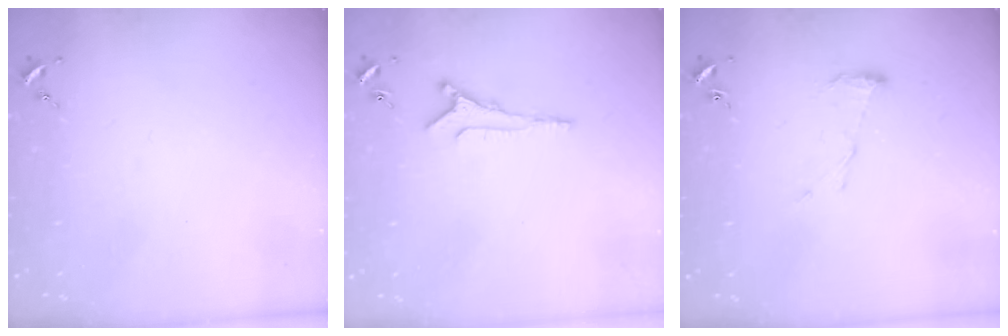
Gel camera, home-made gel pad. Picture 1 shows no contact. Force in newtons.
{"total": 7.1, "press": 7.0, "slide": 0.8}
{"total": 7.8, "press": 7.8, "slide": 0.2}